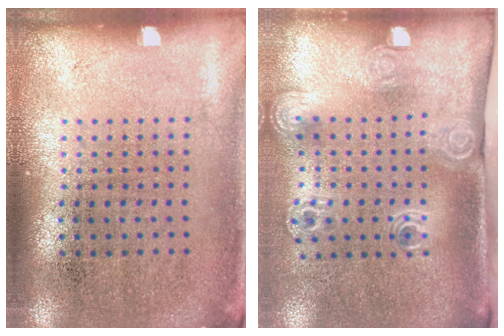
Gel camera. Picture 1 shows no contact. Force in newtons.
{"total": 2.1, "press": 1.4, "slide": 1.6}